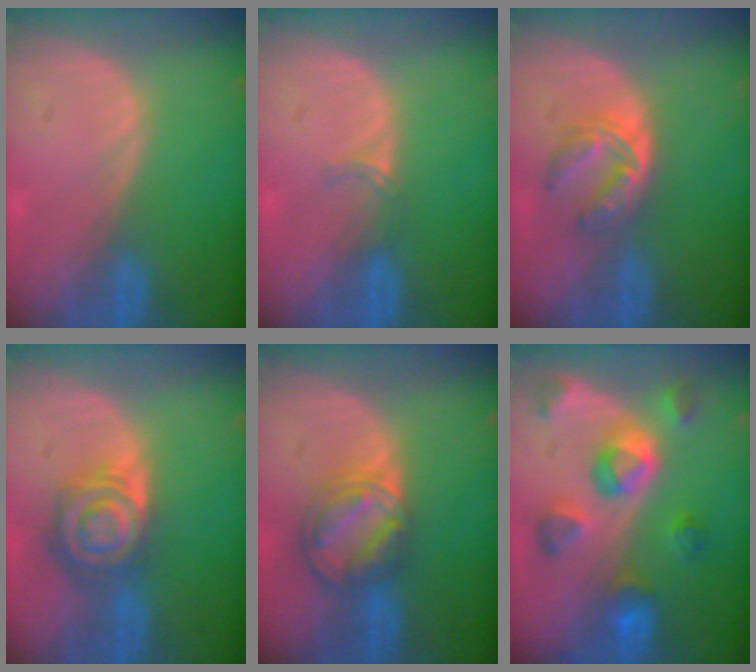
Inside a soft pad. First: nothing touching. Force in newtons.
{"total": 1.9, "press": 1.5, "slide": 1.2}
{"total": 6.2, "press": 5.0, "slide": 3.6}
{"total": 8.2, "press": 7.1, "slide": 4.1}
{"total": 8.3, "press": 7.1, "slide": 4.4}
{"total": 9.3, "press": 8.5, "slide": 3.9}